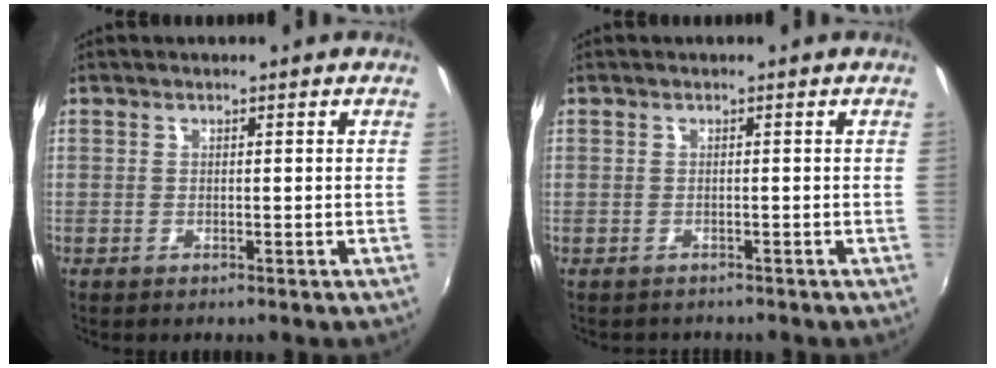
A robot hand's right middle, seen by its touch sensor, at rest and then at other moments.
{"total": 1.0, "force": [-0.8, 0.6, -0.2], "torque": [0.001, 0.002, -0.013]}